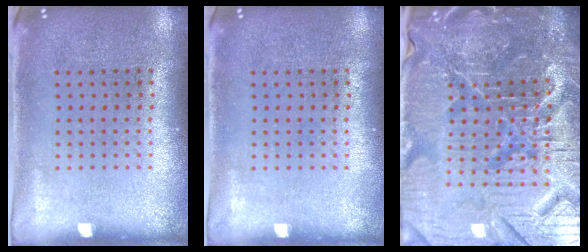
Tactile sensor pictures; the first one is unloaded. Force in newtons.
{"total": 0.0}
{"total": 7.2, "press": 6.5, "slide": 3.3}